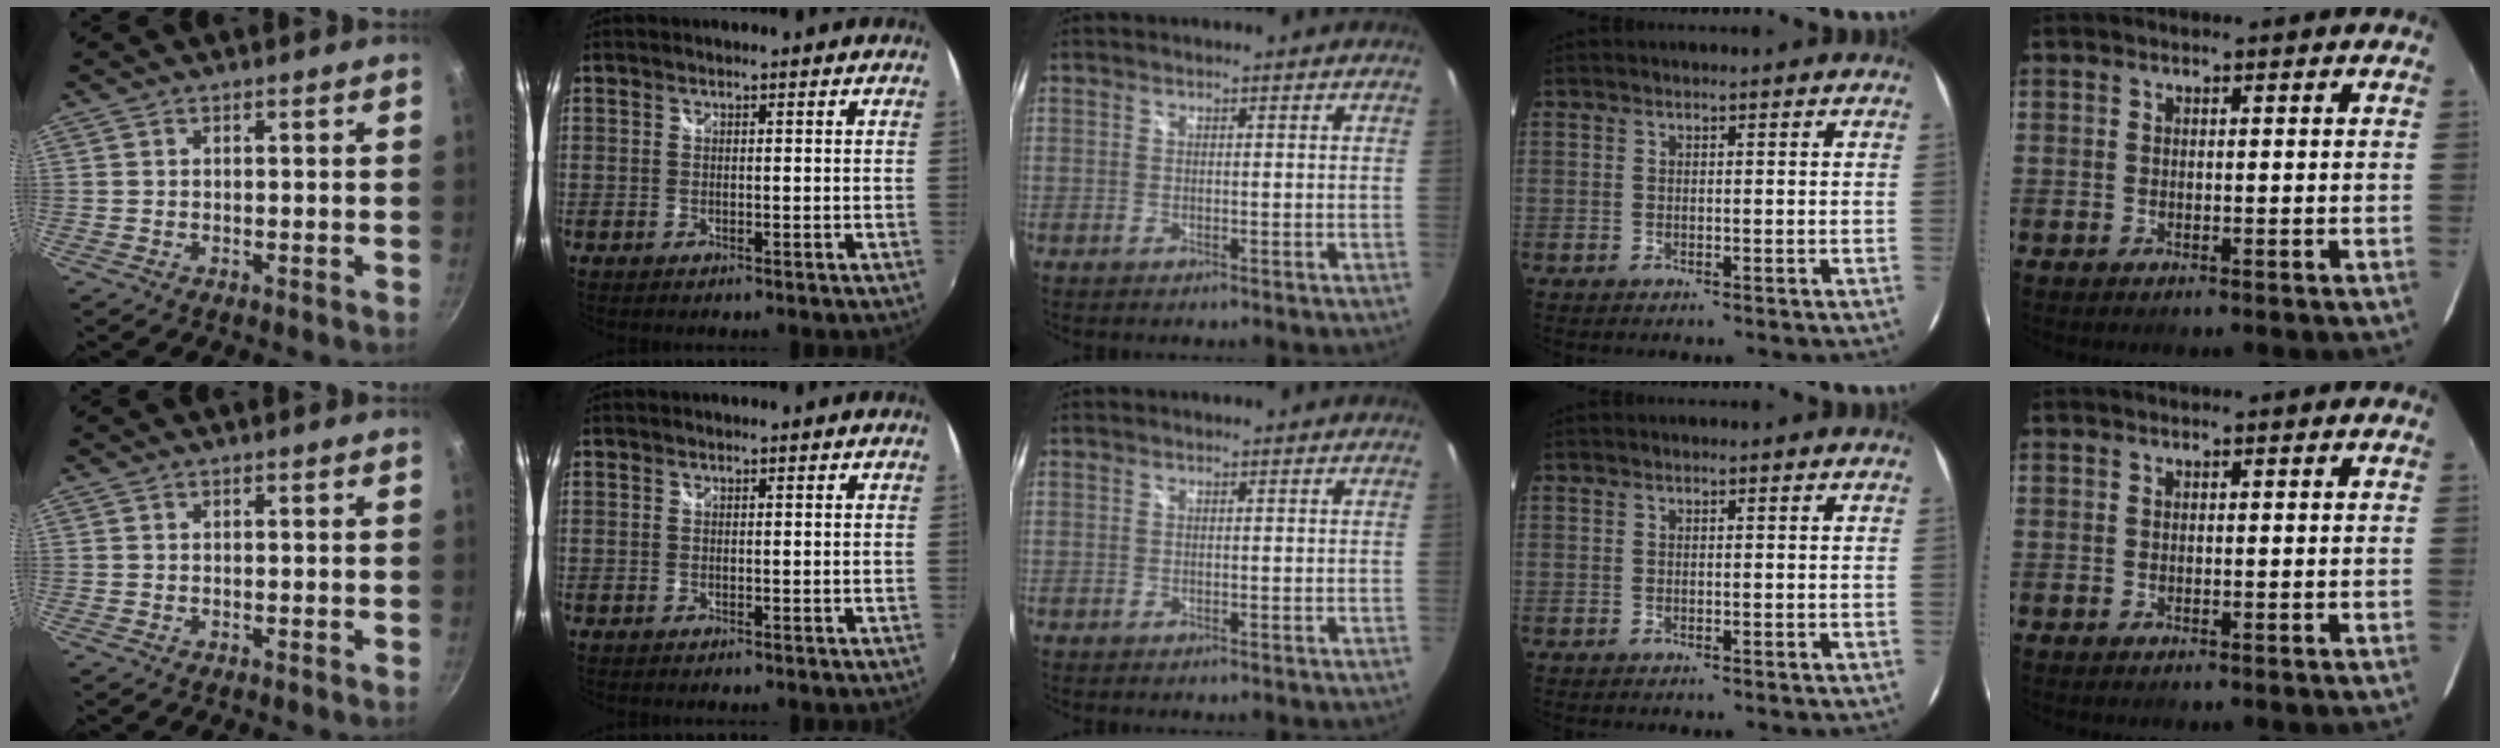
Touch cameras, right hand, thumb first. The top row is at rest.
{}